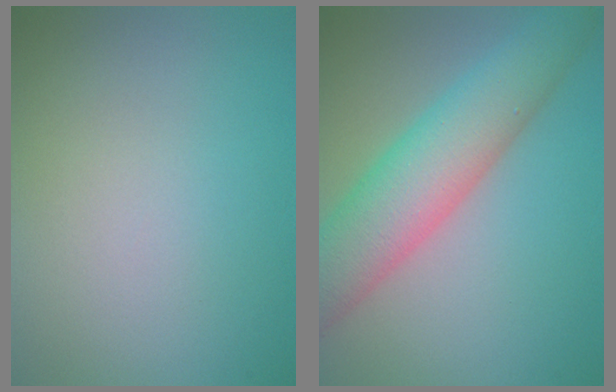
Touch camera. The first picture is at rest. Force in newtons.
{"total": 7.6, "press": 7.6, "slide": 0.3}